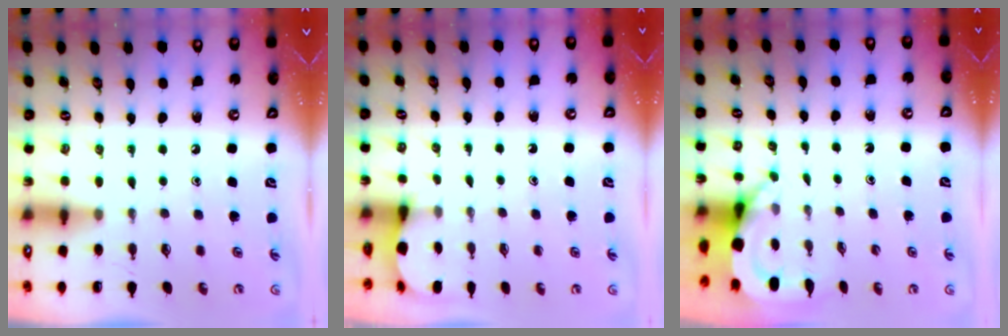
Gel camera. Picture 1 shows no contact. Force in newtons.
{"total": 2.8, "press": 2.8, "slide": 0.3}
{"total": 3.6, "press": 3.6, "slide": 0.2}